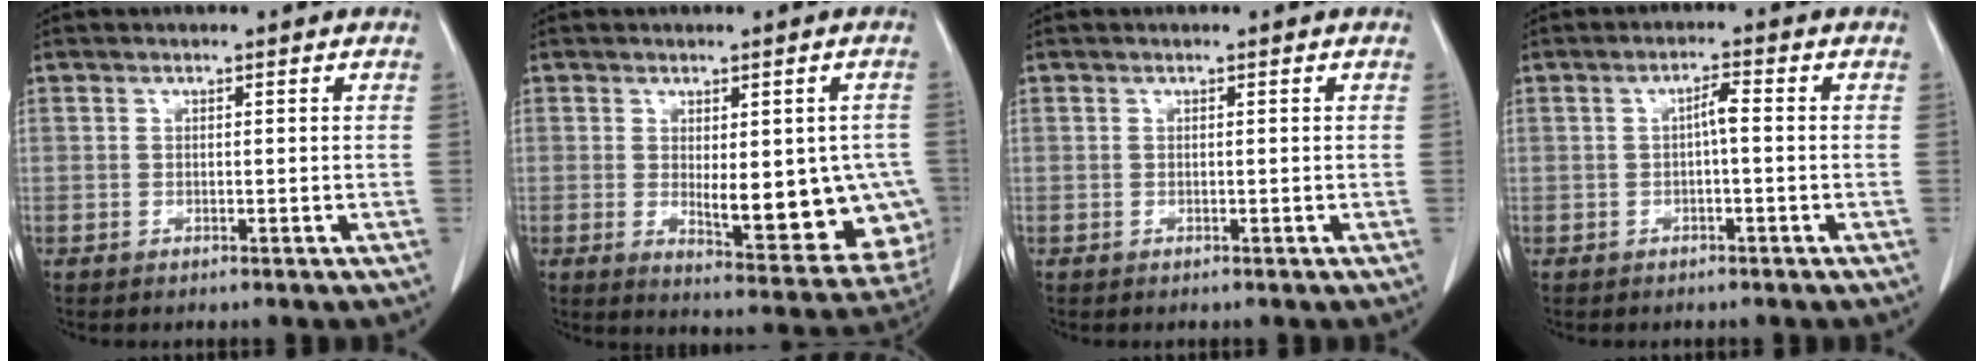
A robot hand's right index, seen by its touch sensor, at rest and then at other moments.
{"total": 14.6, "force": [-2.5, 5.4, 13.4], "torque": [-0.121, -0.006, -0.017]}
{"total": 0.0}
{"total": 2.0, "force": [-0.2, 0.2, 2.0], "torque": [-0.034, 0.004, -0.005]}